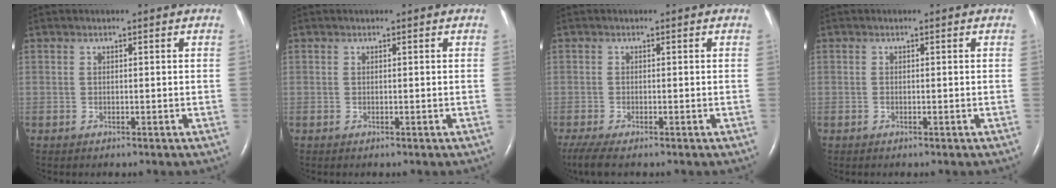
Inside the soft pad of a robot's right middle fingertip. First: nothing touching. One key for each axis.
{"total": 0.0}
{"total": 4.3, "fx": -3.2, "fy": 0.8, "fz": 2.7, "tx": -0.058, "ty": -0.015, "tz": -0.055}
{"total": 0.0}